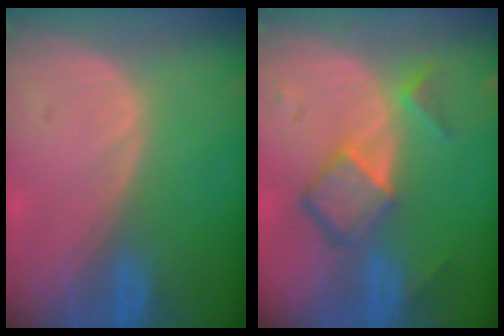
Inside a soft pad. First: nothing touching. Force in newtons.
{"total": 6.8, "press": 5.8, "slide": 3.6}